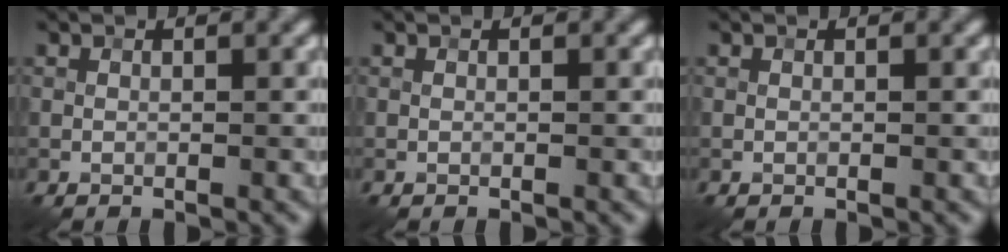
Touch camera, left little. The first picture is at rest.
{"total": 0.0}
{"total": 0.0}